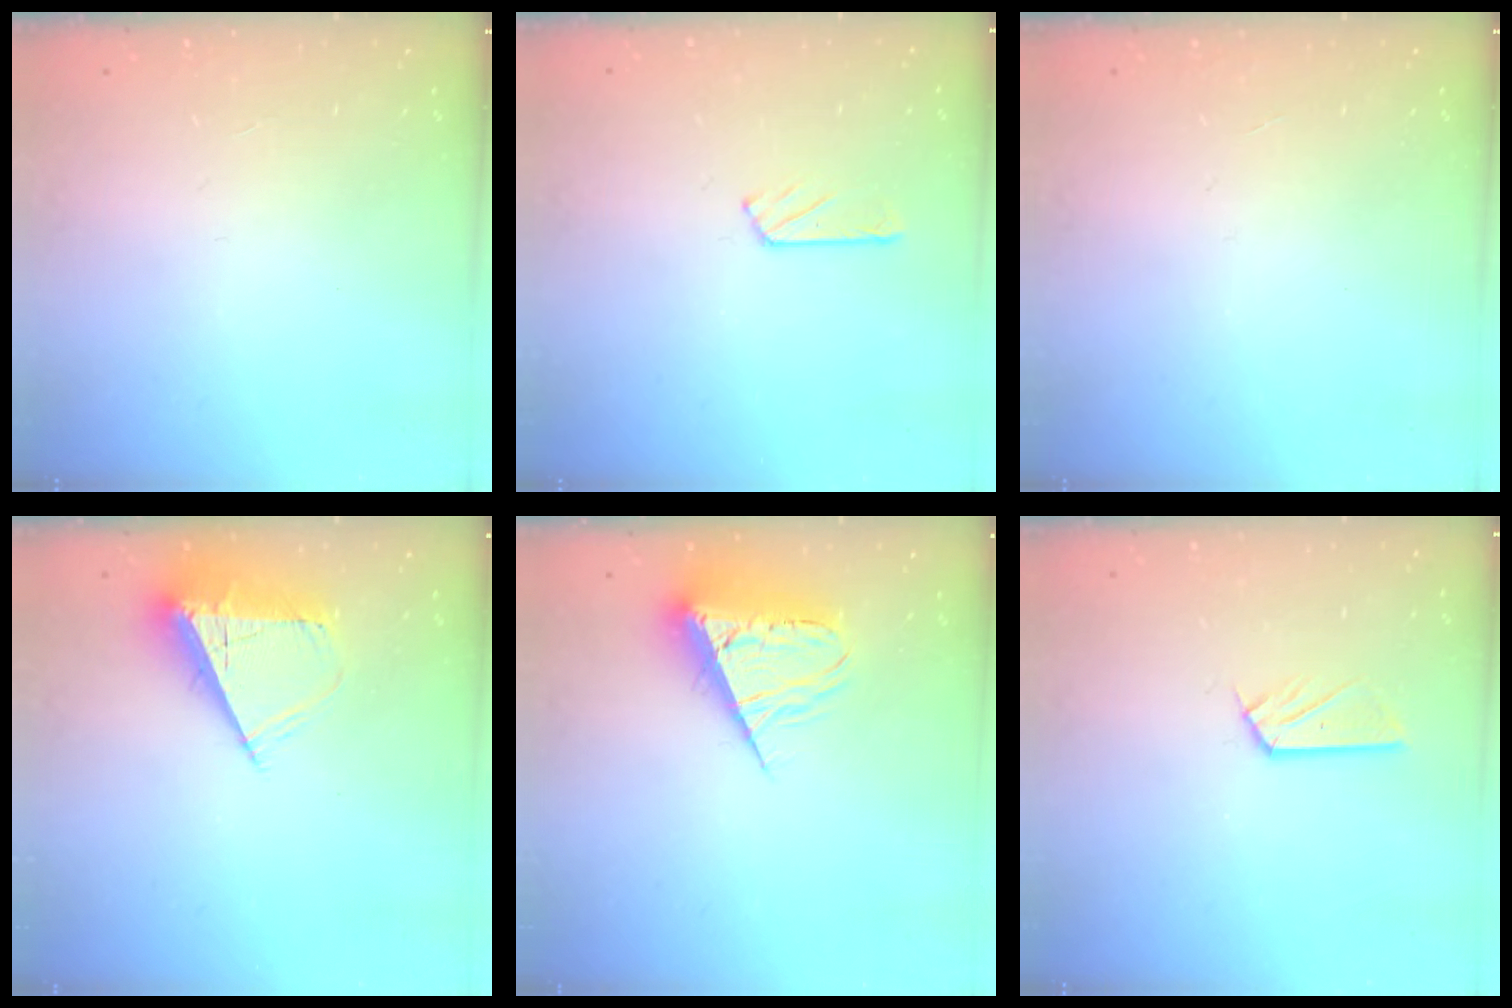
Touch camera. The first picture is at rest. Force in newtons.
{"total": 2.4, "press": 2.3, "slide": 0.3}
{"total": 0.0}
{"total": 11.1, "press": 11.1, "slide": 0.8}
{"total": 10.2, "press": 10.2, "slide": 0.6}
{"total": 5.3, "press": 5.3, "slide": 0.2}